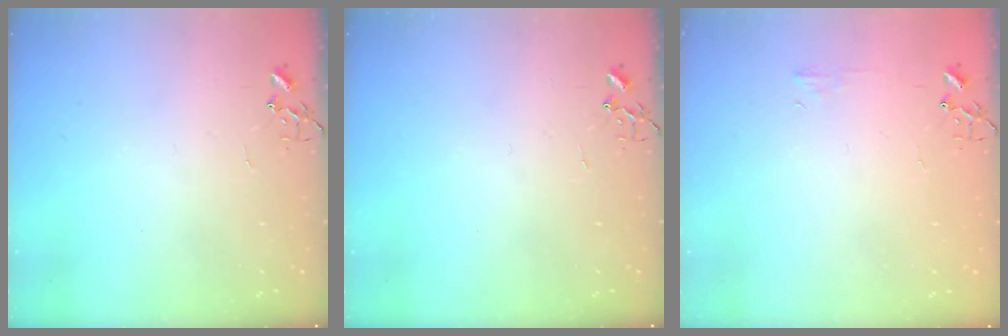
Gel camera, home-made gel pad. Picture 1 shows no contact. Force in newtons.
{"total": 0.0}
{"total": 4.8, "press": 4.7, "slide": 0.7}